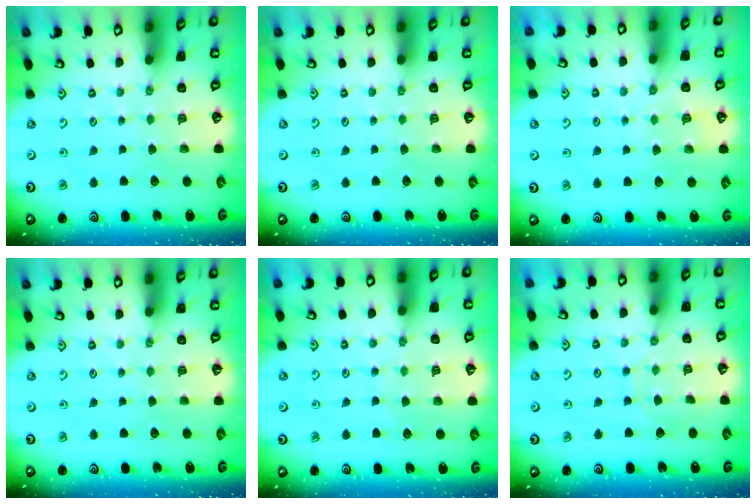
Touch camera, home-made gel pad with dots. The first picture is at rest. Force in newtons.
{"total": 0.0}
{"total": 4.8, "press": 4.8, "slide": 0.7}
{"total": 0.0}
{"total": 5.5, "press": 5.5, "slide": 0.4}
{"total": 4.7, "press": 4.7, "slide": 0.3}